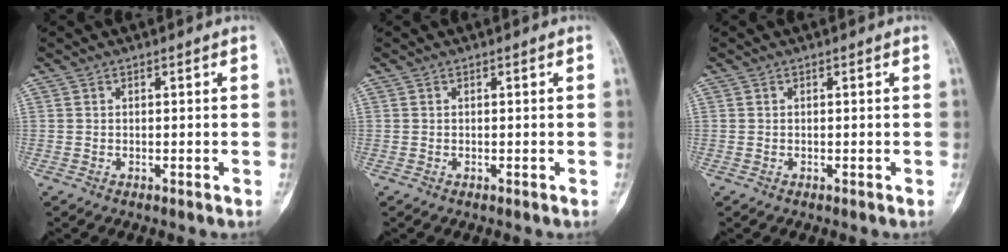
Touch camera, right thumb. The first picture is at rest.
{"total": 0.0}
{"total": 0.0}